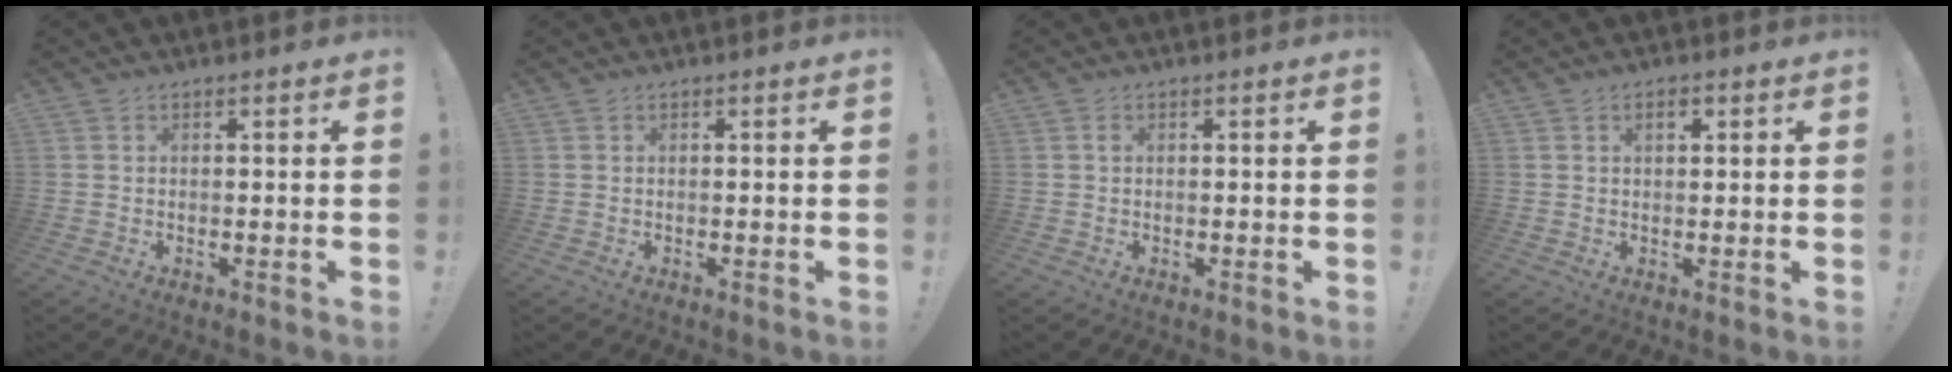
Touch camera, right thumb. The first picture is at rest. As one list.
[{"total": 0.0}, {"total": 0.9, "force": [0.0, 0.4, 0.8], "torque": [-0.020, 0.005, 0.001]}, {"total": 1.8, "force": [0.7, 1.0, 1.3], "torque": [-0.020, 0.001, 0.010]}]